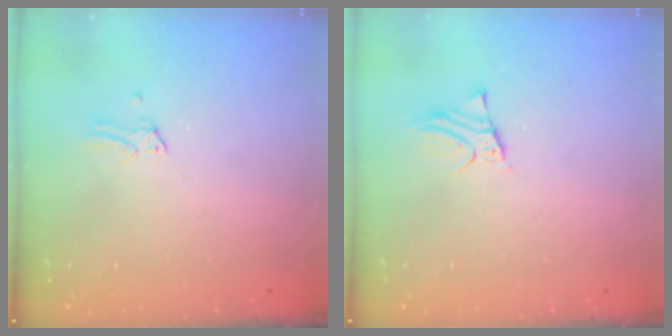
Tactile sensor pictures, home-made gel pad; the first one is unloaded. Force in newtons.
{"total": 2.4, "press": 2.4, "slide": 0.1}